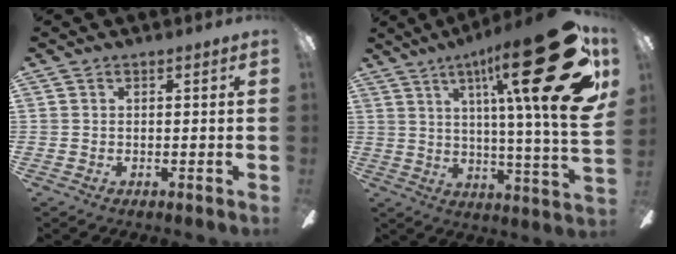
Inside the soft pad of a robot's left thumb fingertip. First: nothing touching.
{"total": 31.4, "force": [12.5, 6.1, 28.2], "torque": [-0.387, -0.078, 0.195]}